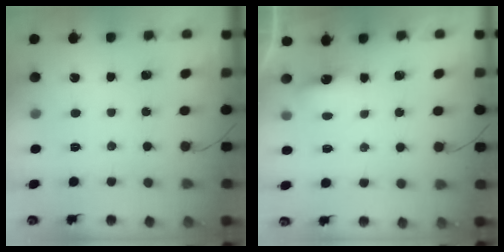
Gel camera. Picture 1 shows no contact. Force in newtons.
{"total": 4.1, "press": 3.9, "slide": 1.2}